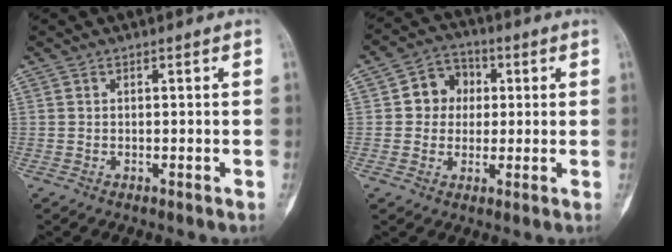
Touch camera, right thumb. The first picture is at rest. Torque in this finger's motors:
{"motor_torque": [0.94, 0.84, 0.08, -0.23, 0.08]}